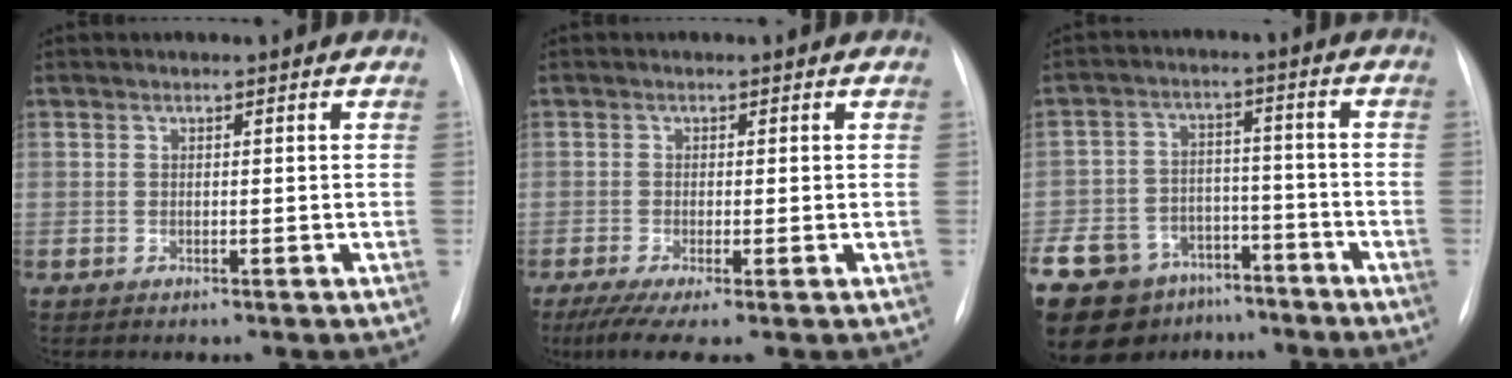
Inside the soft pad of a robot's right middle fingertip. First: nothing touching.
{"total": 5.3, "force": [-3.2, 0.8, 4.1], "torque": [-0.072, -0.018, -0.057]}
{"total": 20.9, "force": [-14.4, 12.6, 8.3], "torque": [-0.242, -0.007, -0.226]}